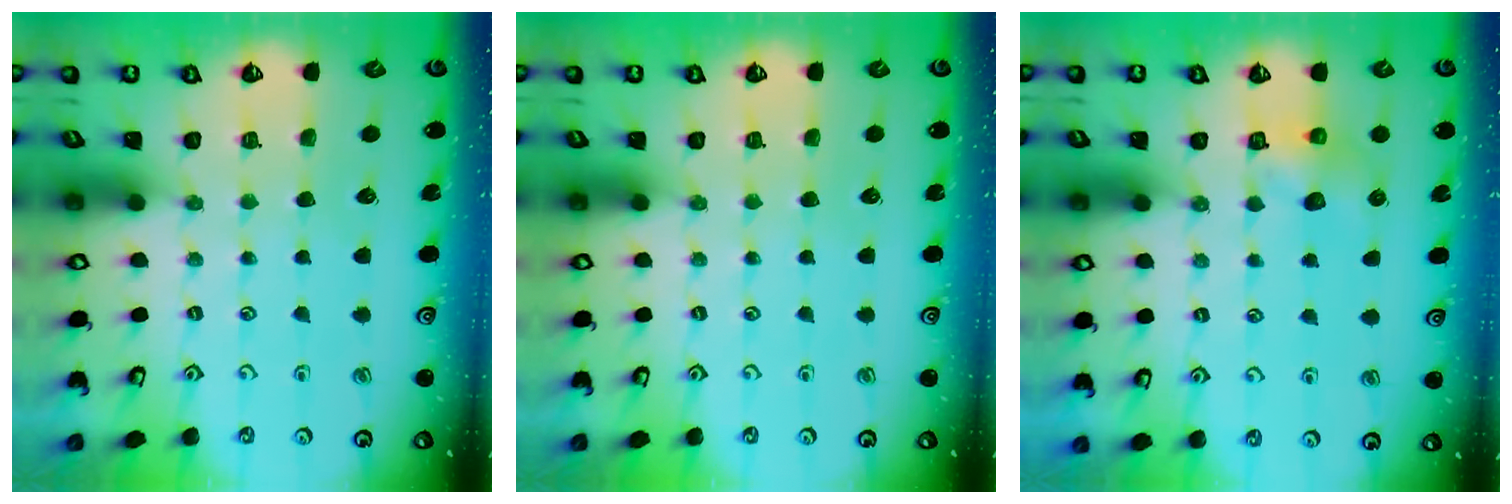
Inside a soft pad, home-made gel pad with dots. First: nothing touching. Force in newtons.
{"total": 0.0}
{"total": 6.5, "press": 6.5, "slide": 0.2}